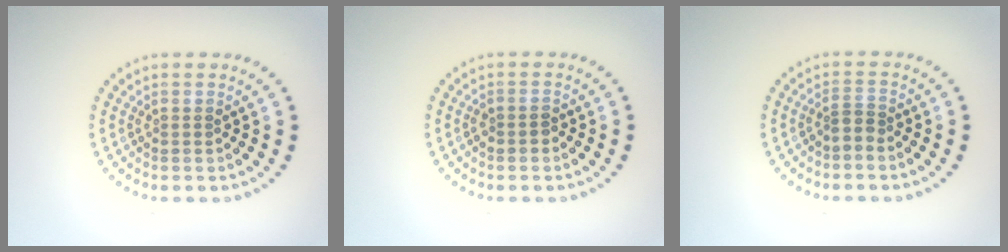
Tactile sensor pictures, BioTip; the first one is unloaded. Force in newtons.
{"total": 0.9, "press": 0.8, "slide": 0.4}
{"total": 1.2, "press": 0.8, "slide": 0.9}